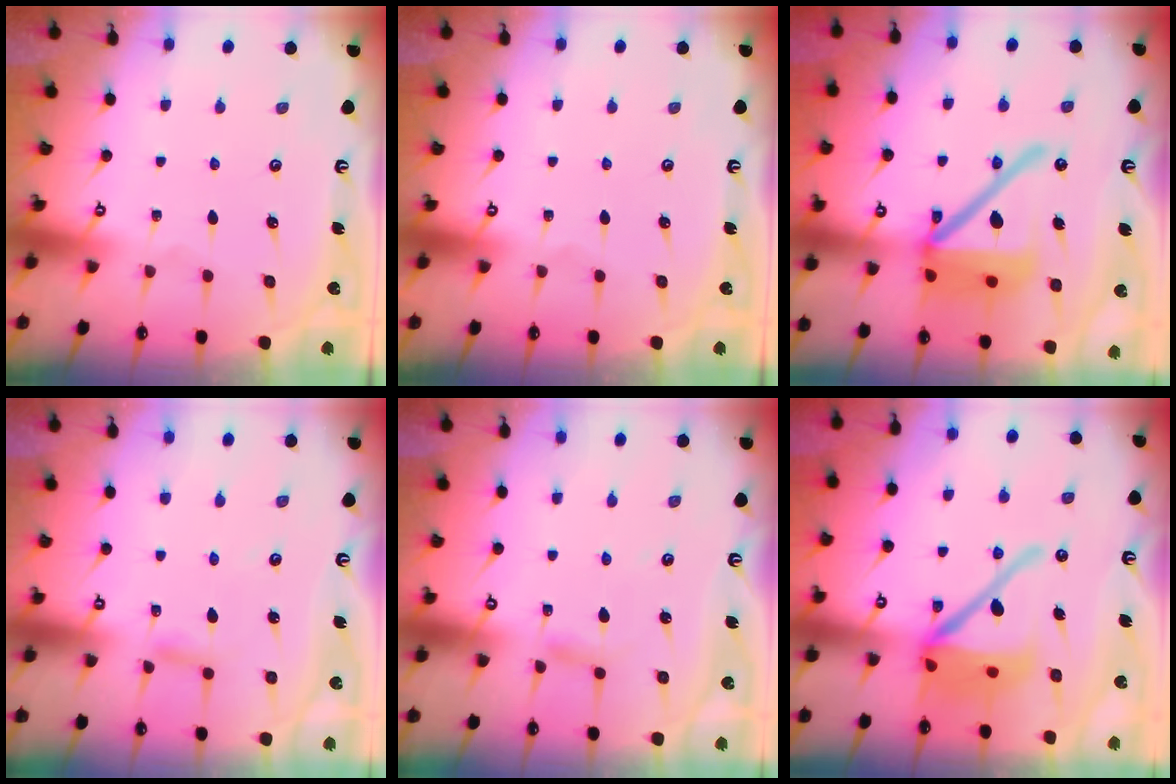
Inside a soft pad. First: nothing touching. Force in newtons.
{"total": 0.0}
{"total": 20.5, "press": 20.4, "slide": 2.5}
{"total": 4.7, "press": 4.7, "slide": 0.5}
{"total": 5.1, "press": 5.1, "slide": 0.6}
{"total": 16.2, "press": 15.9, "slide": 2.6}